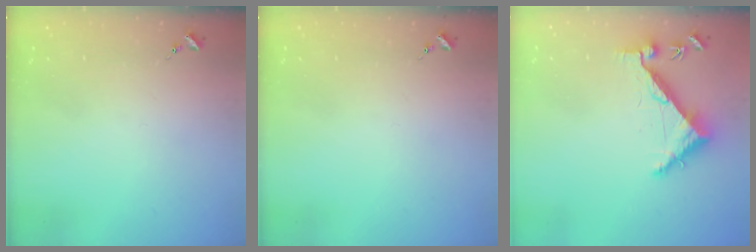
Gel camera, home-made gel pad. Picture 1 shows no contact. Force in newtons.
{"total": 0.0}
{"total": 6.2, "press": 6.2, "slide": 0.7}